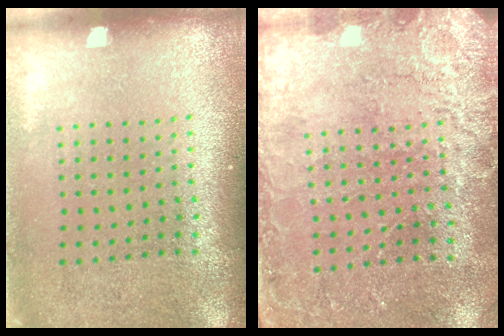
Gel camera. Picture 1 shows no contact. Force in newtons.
{"total": 2.5, "press": 2.5, "slide": 0.5}